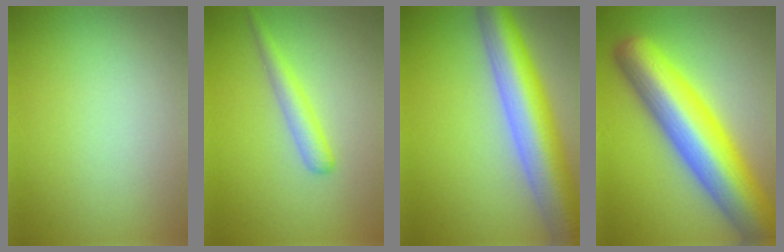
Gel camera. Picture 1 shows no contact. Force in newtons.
{"total": 2.2, "press": 2.2, "slide": 0.0}
{"total": 9.5, "press": 9.5, "slide": 0.5}
{"total": 12.7, "press": 12.7, "slide": 0.4}